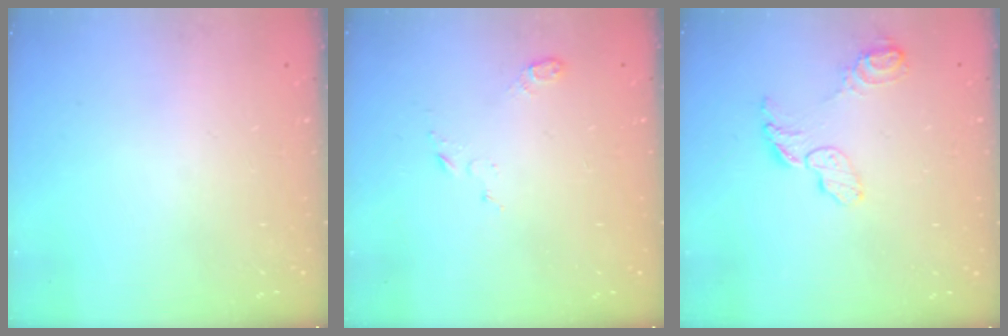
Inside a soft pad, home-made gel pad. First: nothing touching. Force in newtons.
{"total": 4.4, "press": 4.3, "slide": 0.7}
{"total": 8.8, "press": 8.7, "slide": 0.7}